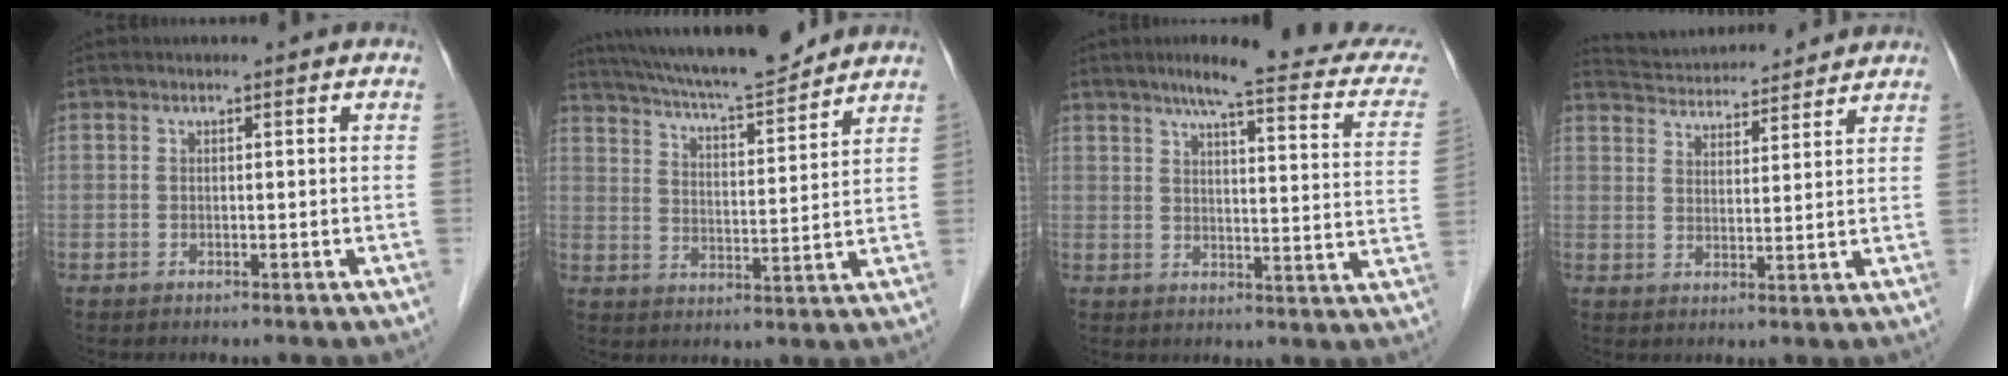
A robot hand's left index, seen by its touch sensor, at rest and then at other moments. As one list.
[{"total": 15.6, "force": [14.1, 1.9, 6.5], "torque": [-0.109, 0.008, 0.226]}, {"total": 19.9, "force": [16.9, 2.0, 10.4], "torque": [-0.115, -0.021, 0.195]}, {"total": 12.7, "force": [12.2, 2.1, 3.0], "torque": [-0.049, 0.026, 0.188]}]